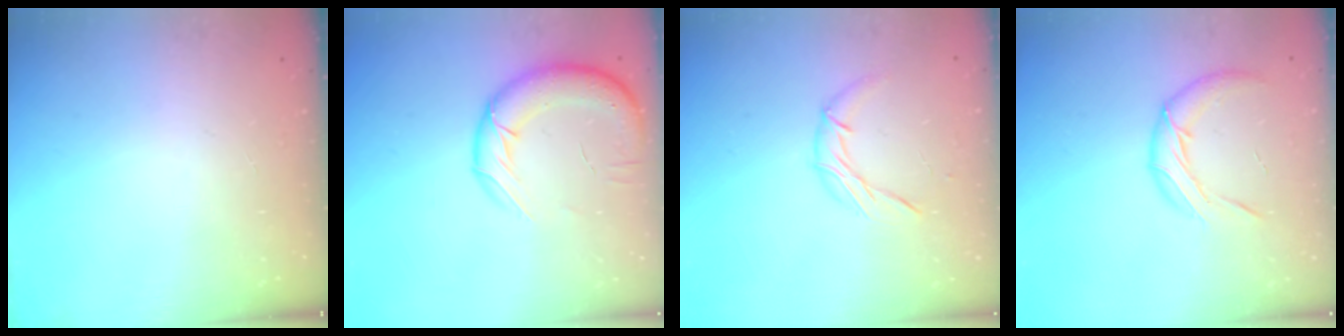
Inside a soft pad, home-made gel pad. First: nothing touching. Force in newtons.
{"total": 17.6, "press": 17.3, "slide": 3.5}
{"total": 6.8, "press": 6.8, "slide": 0.7}
{"total": 11.2, "press": 10.9, "slide": 2.4}